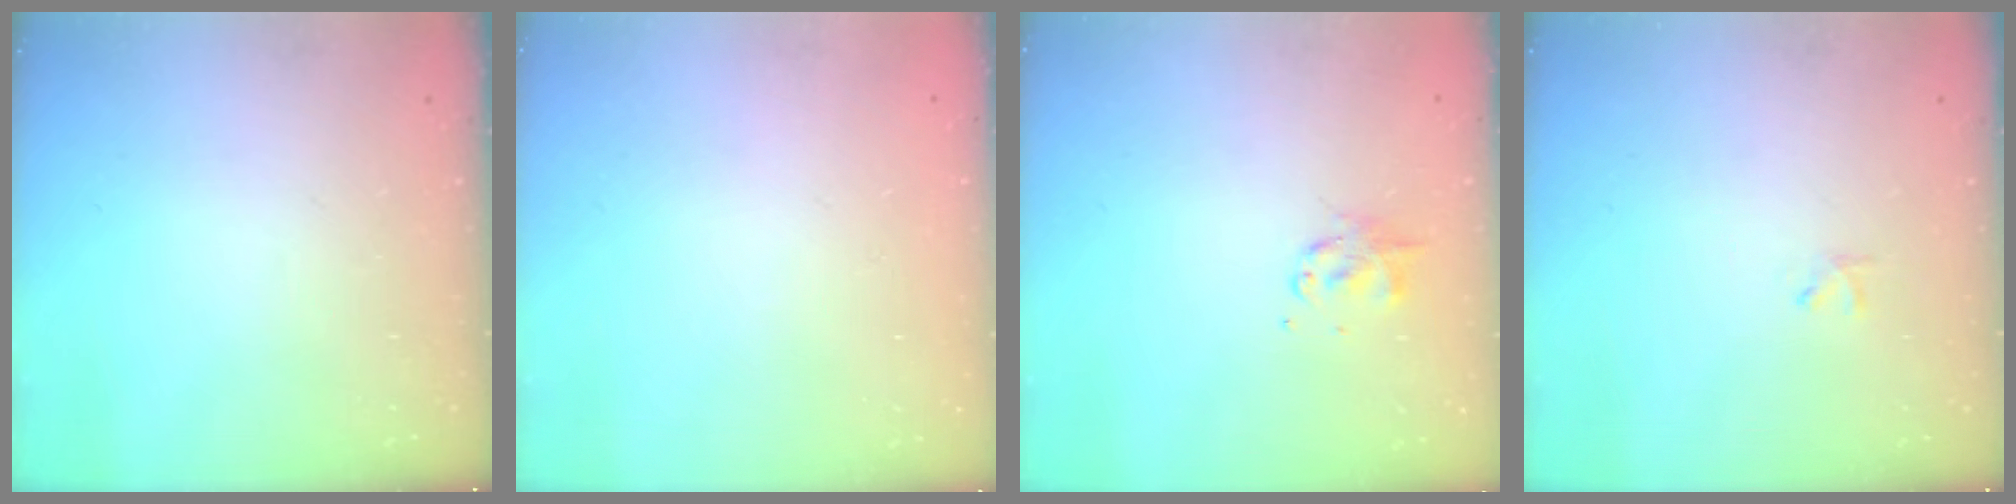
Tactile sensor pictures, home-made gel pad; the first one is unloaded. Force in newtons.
{"total": 1.8, "press": 1.8, "slide": 0.2}
{"total": 2.8, "press": 2.7, "slide": 0.6}
{"total": 0.0}